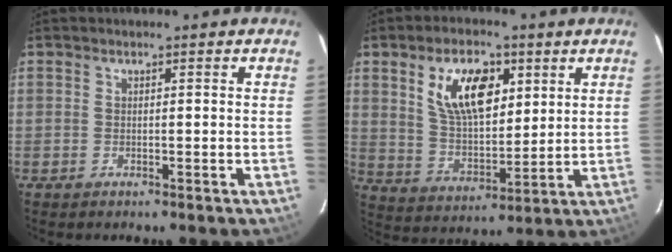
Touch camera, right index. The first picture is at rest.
{"total": 13.2, "force": [5.4, 6.9, 9.9], "torque": [-0.172, 0.014, 0.105]}